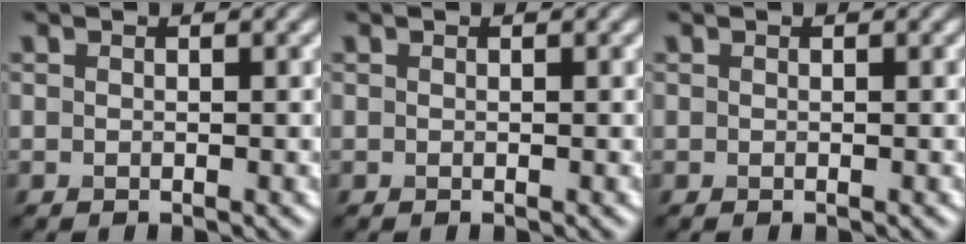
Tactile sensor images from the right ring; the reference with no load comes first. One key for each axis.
{"total": 0.0}
{"total": 0.0}